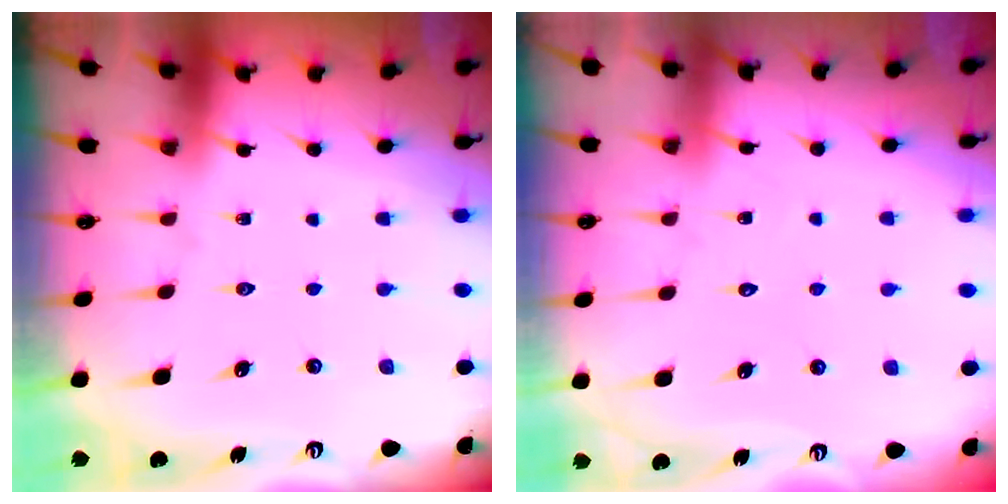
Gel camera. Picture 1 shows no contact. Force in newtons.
{"total": 5.4, "press": 5.3, "slide": 0.6}